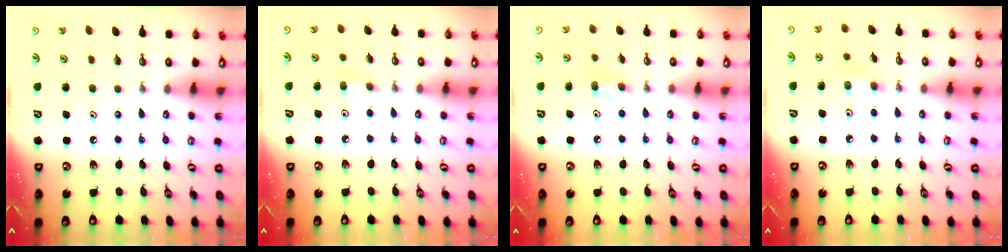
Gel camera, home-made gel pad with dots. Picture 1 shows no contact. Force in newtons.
{"total": 3.8, "press": 3.7, "slide": 1.0}
{"total": 4.9, "press": 4.8, "slide": 0.7}
{"total": 3.8, "press": 3.8, "slide": 0.5}